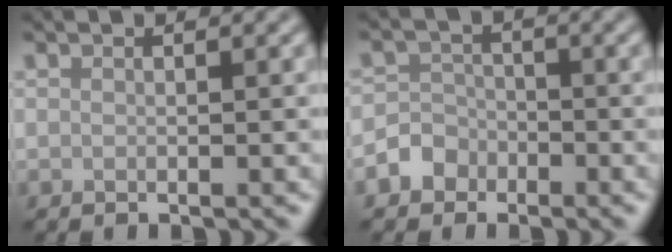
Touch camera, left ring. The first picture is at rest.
{"total": 2.7, "force": [-1.5, 2.2, 0.3], "torque": [0.017, 0.010, -0.041]}